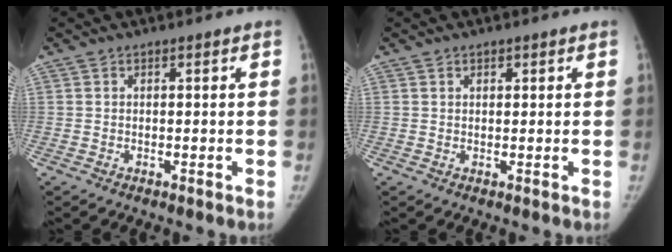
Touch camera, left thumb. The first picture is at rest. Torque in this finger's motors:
{"motor_torque": [-0.20, -0.03, -0.39, 0.29, -0.02]}